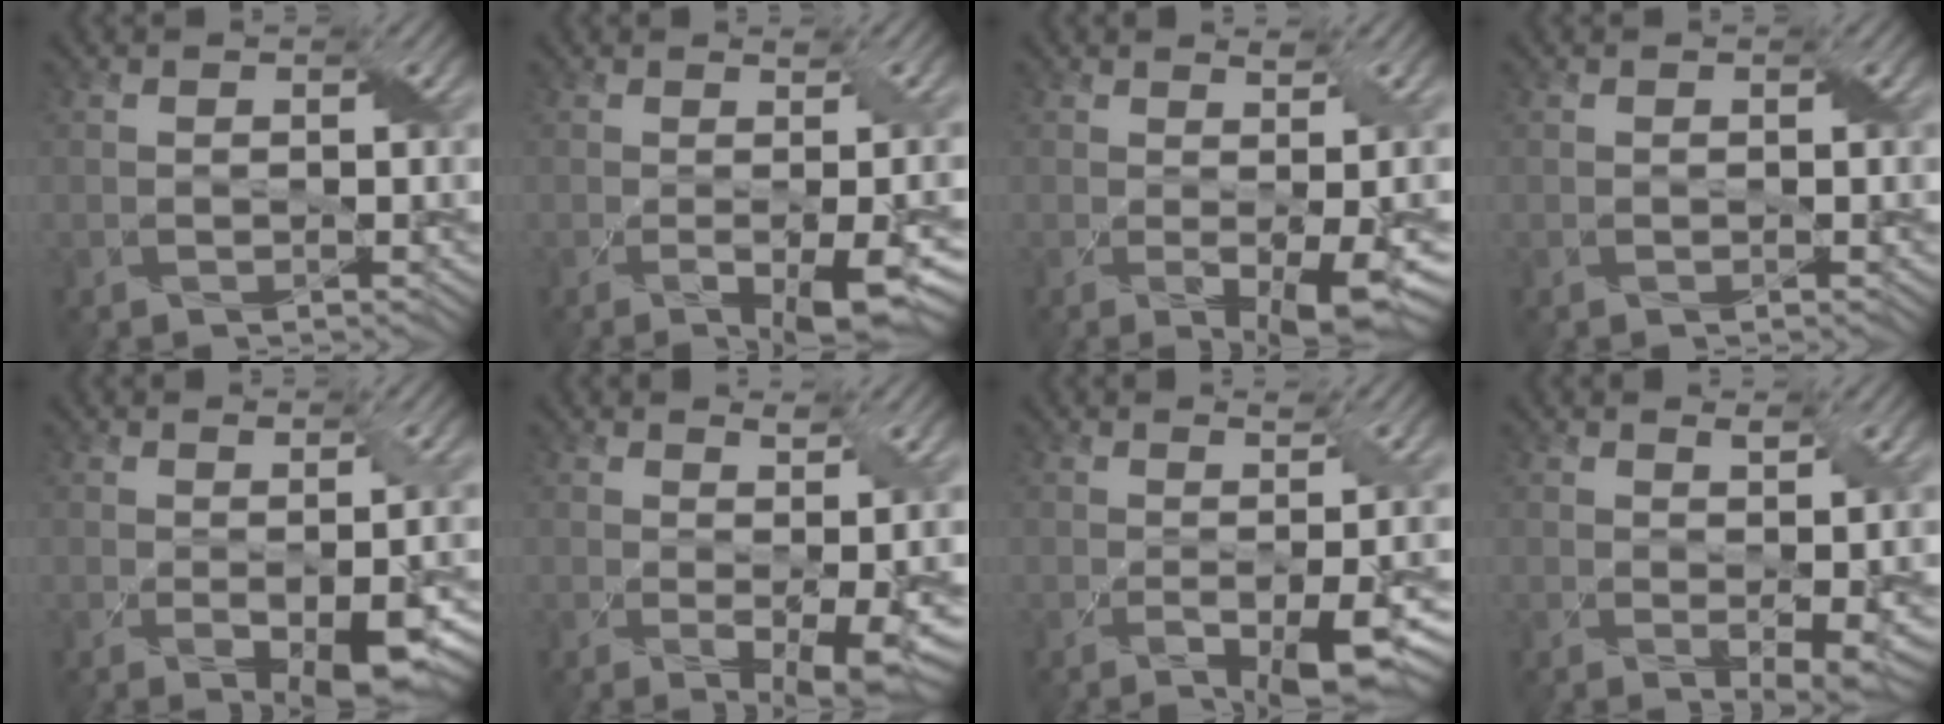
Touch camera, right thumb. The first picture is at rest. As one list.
[{"total": 6.9, "force": [-1.9, 1.6, 6.4], "torque": [-0.095, -0.005, -0.021]}, {"total": 6.3, "force": [-0.6, 1.2, 6.1], "torque": [-0.094, -0.005, -0.004]}, {"total": 0.0}, {"total": 7.3, "force": [-1.8, 2.4, 6.6], "torque": [-0.095, -0.016, -0.007]}, {"total": 5.4, "force": [0.1, 1.1, 5.3], "torque": [-0.086, -0.009, 0.007]}, {"total": 8.3, "force": [-2.2, 2.0, 7.8], "torque": [-0.106, -0.005, -0.025]}, {"total": 3.3, "force": [0.6, 0.6, 3.2], "torque": [-0.058, -0.005, 0.016]}]